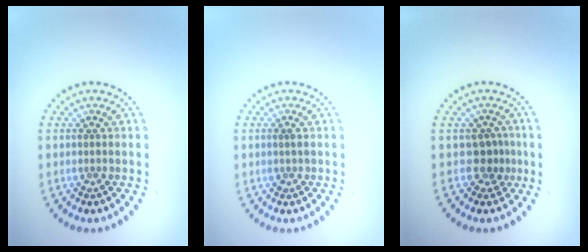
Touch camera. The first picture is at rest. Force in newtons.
{"total": 0.6, "press": 0.6, "slide": 0.2}
{"total": 1.9, "press": 1.4, "slide": 1.2}